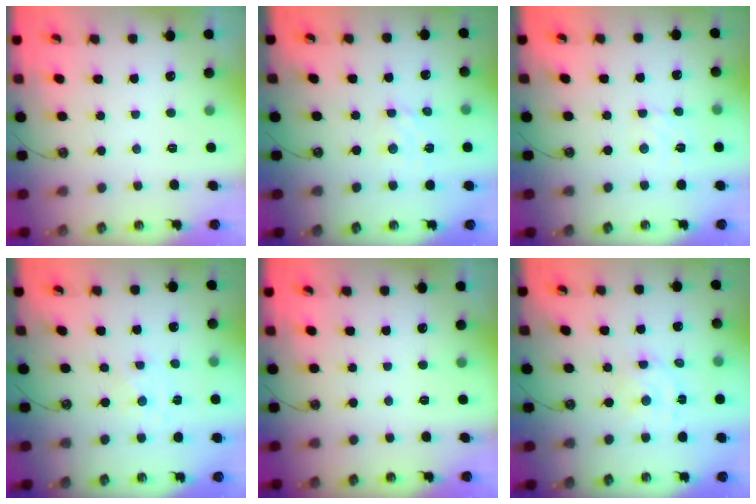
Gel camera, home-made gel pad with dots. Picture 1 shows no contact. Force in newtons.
{"total": 2.8, "press": 2.8, "slide": 0.4}
{"total": 3.0, "press": 2.9, "slide": 0.5}
{"total": 0.0}
{"total": 0.0}
{"total": 4.7, "press": 4.6, "slide": 0.7}